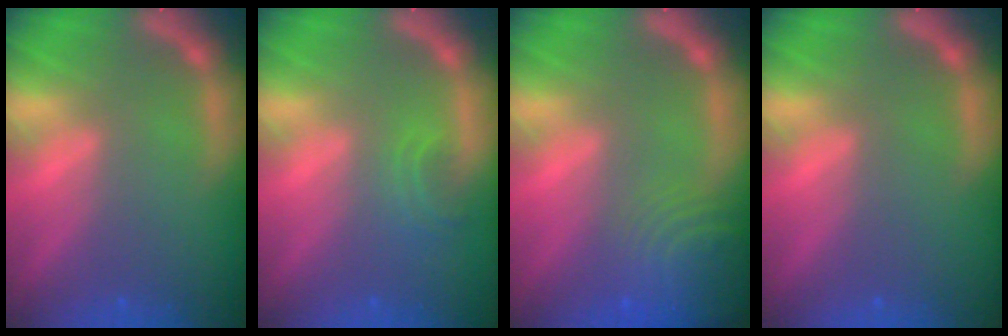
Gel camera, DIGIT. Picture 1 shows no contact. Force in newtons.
{"total": 1.9}
{"total": 8.5}
{"total": 0.0}